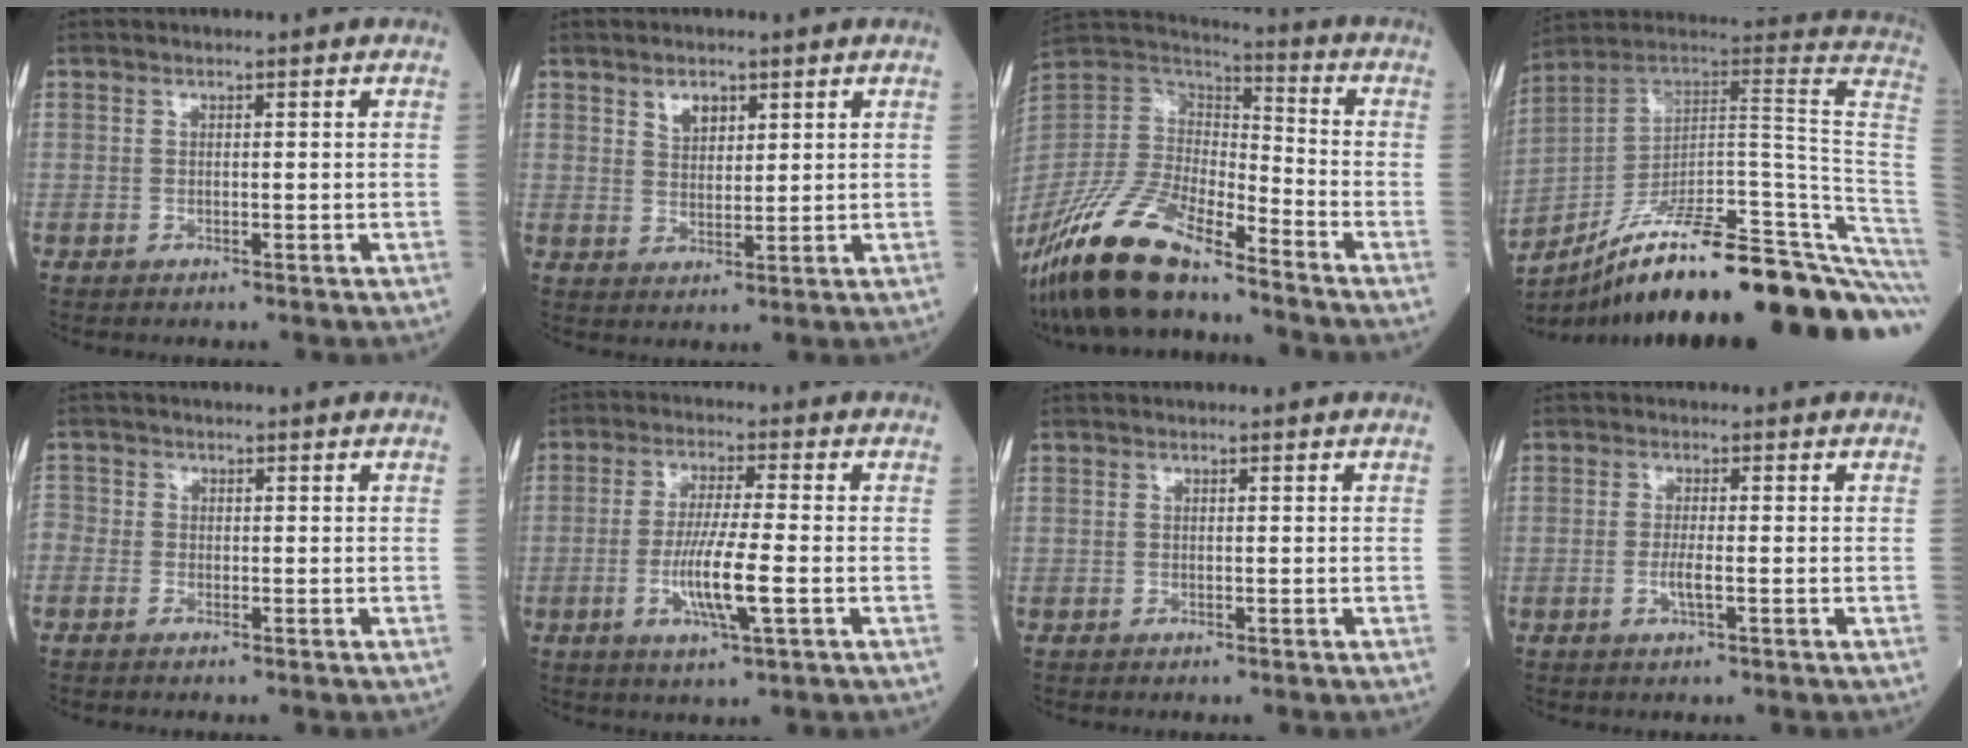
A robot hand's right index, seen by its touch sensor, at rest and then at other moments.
{"total": 3.3, "force": [2.0, 1.8, 1.8], "torque": [-0.031, 0.001, 0.039]}
{"total": 18.8, "force": [-14.5, 4.6, 11.1], "torque": [-0.248, -0.022, -0.280]}
{"total": 32.0, "force": [-22.6, 2.5, 22.6], "torque": [-0.205, 0.007, -0.327]}
{"total": 2.2, "force": [-1.0, 1.7, 1.0], "torque": [-0.029, 0.004, -0.021]}
{"total": 8.2, "force": [-2.1, 0.1, 7.9], "torque": [-0.153, -0.010, -0.041]}
{"total": 0.0}
{"total": 2.3, "force": [-0.6, -0.1, 2.2], "torque": [-0.045, -0.003, -0.013]}